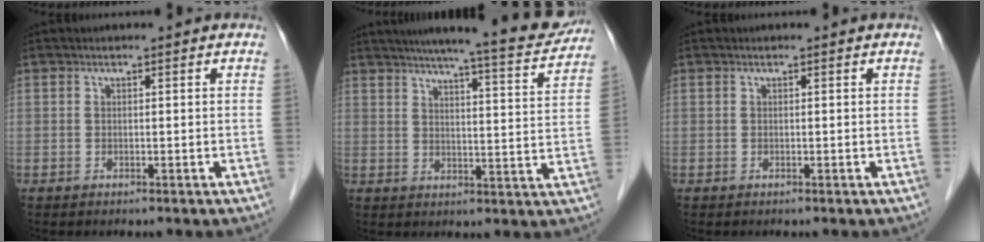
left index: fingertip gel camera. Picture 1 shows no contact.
{"total": 17.9, "force": [16.0, 1.1, 7.9], "torque": [-0.111, -0.023, 0.200]}
{"total": 0.0}